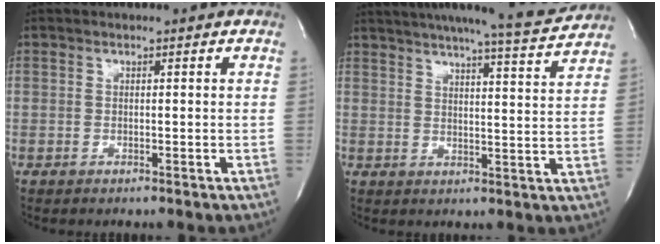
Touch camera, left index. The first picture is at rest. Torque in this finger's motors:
{"motor_torque": [0.13, -0.27, 0.65, 0.14]}